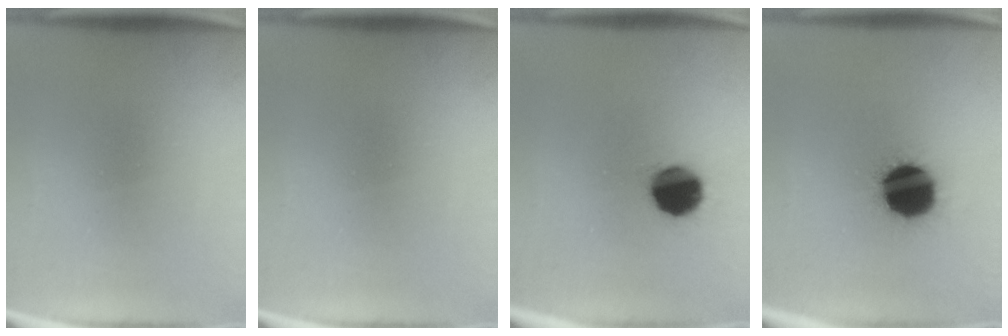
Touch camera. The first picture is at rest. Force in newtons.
{"total": 0.0}
{"total": 11.2}
{"total": 17.1}